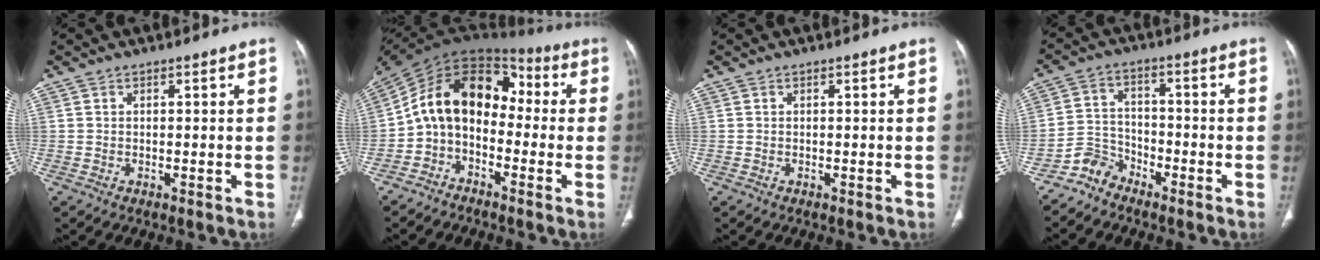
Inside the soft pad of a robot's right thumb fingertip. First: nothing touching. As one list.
[{"total": 14.0, "force": [-2.0, 10.0, 9.6], "torque": [-0.138, 0.083, -0.052]}, {"total": 0.0}, {"total": 5.1, "force": [-4.4, 2.6, 0.2], "torque": [0.007, 0.036, -0.093]}]